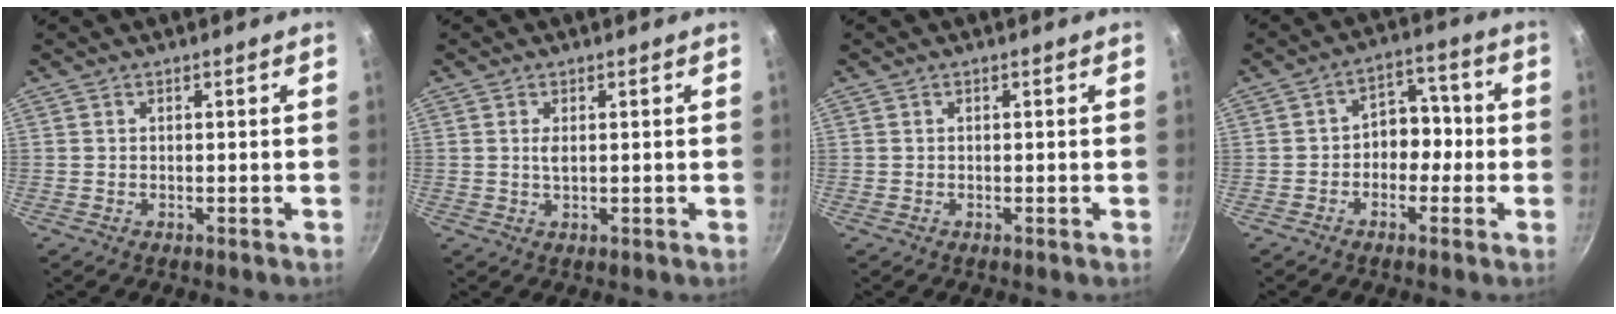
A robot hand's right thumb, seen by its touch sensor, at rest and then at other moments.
{"total": 1.7, "force": [0.3, 0.8, 1.5], "torque": [-0.031, -0.002, 0.010]}
{"total": 0.0}
{"total": 7.5, "force": [-1.1, 5.6, 4.9], "torque": [-0.034, 0.035, -0.032]}